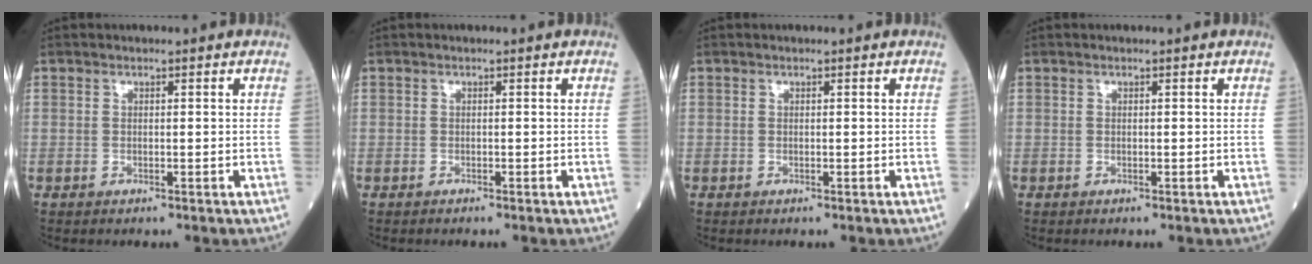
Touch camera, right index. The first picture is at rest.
{"total": 0.0}
{"total": 0.0}
{"total": 0.0}